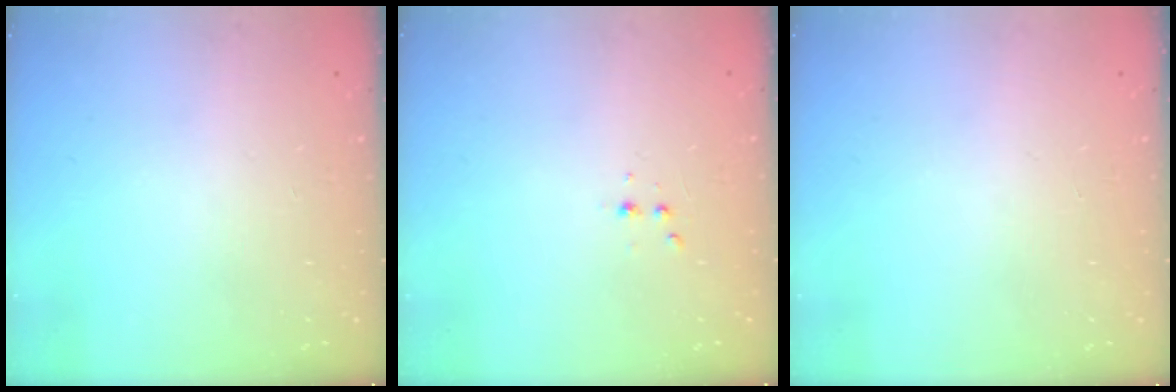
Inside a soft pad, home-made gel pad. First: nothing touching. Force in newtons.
{"total": 2.9, "press": 2.7, "slide": 1.0}
{"total": 0.0}